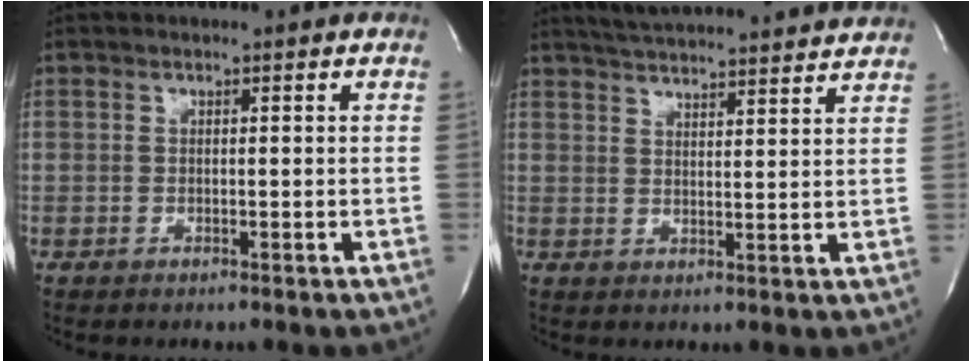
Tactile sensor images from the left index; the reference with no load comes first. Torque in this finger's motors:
{"motor_torque": [-0.21, -0.22, 0.19, 0.06]}